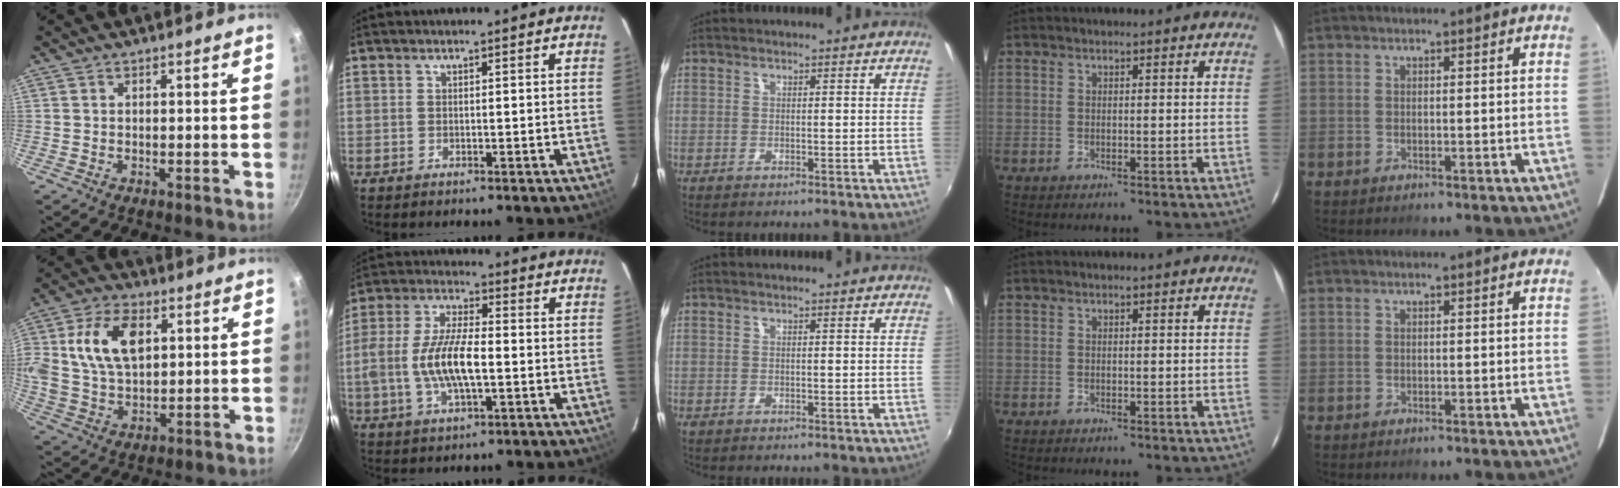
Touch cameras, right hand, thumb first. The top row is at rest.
{"thumb": {"total": 13.7, "force": [3.6, 8.6, 10.1], "torque": [-0.176, 0.004, 0.063]}, "index": {"total": 12.5, "force": [-2.1, 4.8, 11.3], "torque": [-0.236, 0.003, -0.039]}}